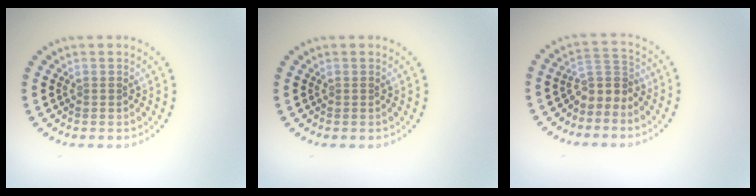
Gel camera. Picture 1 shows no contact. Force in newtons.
{"total": 0.0}
{"total": 2.5, "press": 1.7, "slide": 1.9}